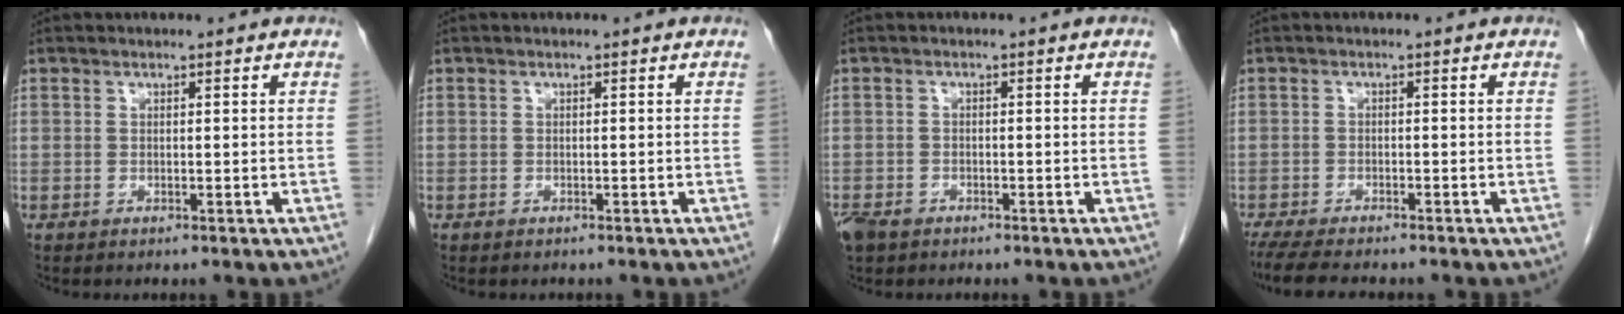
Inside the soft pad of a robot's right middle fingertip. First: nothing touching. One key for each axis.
{"total": 0.6, "fx": -0.5, "fy": 0.2, "fz": 0.1, "tx": -0.009, "ty": -0.001, "tz": -0.010}
{"total": 3.4, "fx": -2.5, "fy": 1.9, "fz": 1.3, "tx": -0.028, "ty": -0.001, "tz": -0.039}
{"total": 7.7, "fx": -6.6, "fy": 1.3, "fz": 3.7, "tx": -0.061, "ty": -0.017, "tz": -0.105}